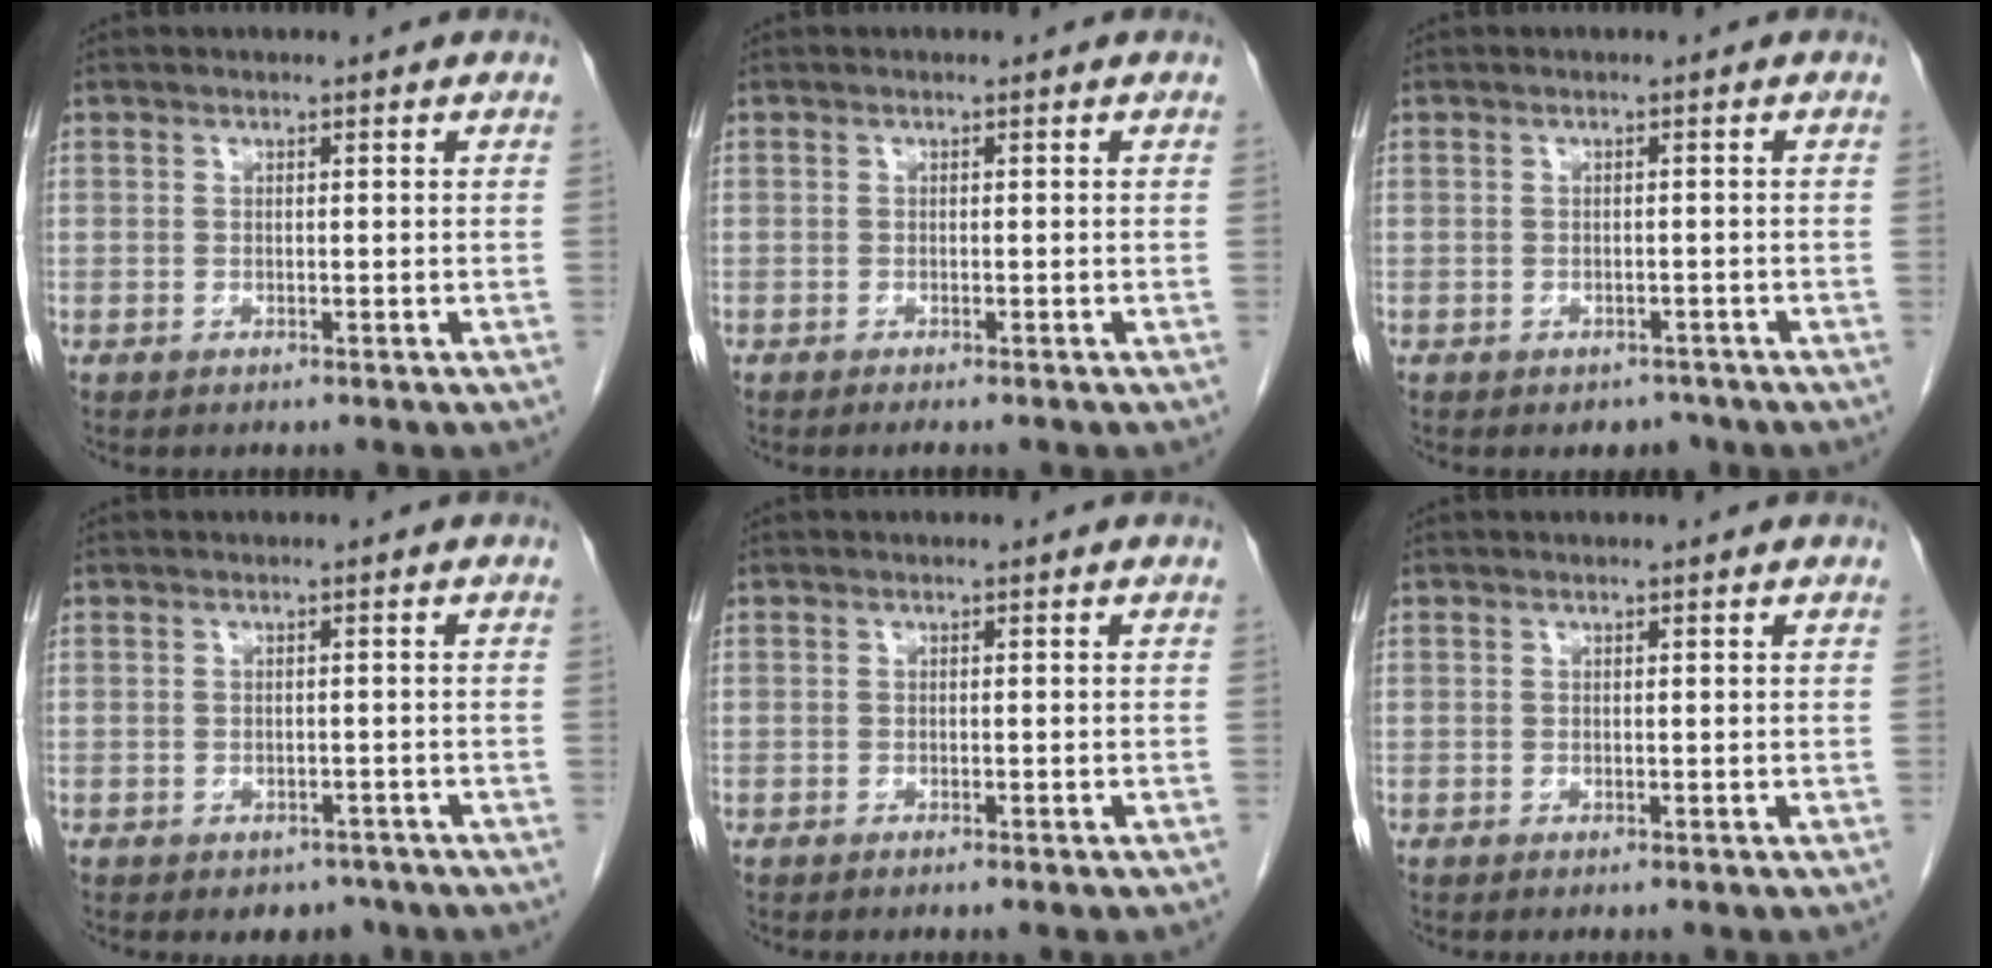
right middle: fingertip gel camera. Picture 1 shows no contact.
{"total": 1.3, "force": [-1.1, 0.1, 0.7], "torque": [-0.009, -0.002, -0.012]}
{"total": 1.8, "force": [-1.4, 1.1, 0.2], "torque": [-0.001, 0.004, -0.017]}
{"total": 2.7, "force": [-2.0, 1.6, 0.6], "torque": [-0.001, 0.006, -0.022]}
{"total": 1.4, "force": [-1.0, 0.1, 0.9], "torque": [-0.012, -0.001, -0.009]}
{"total": 0.0}